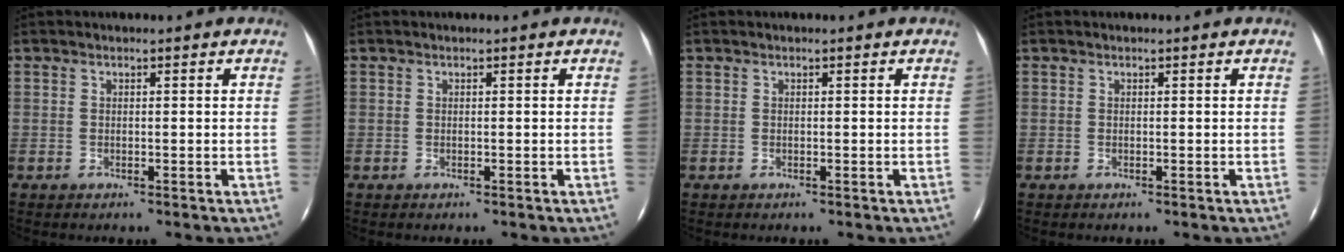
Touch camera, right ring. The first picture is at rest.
{"total": 0.0}
{"total": 0.0}
{"total": 0.0}